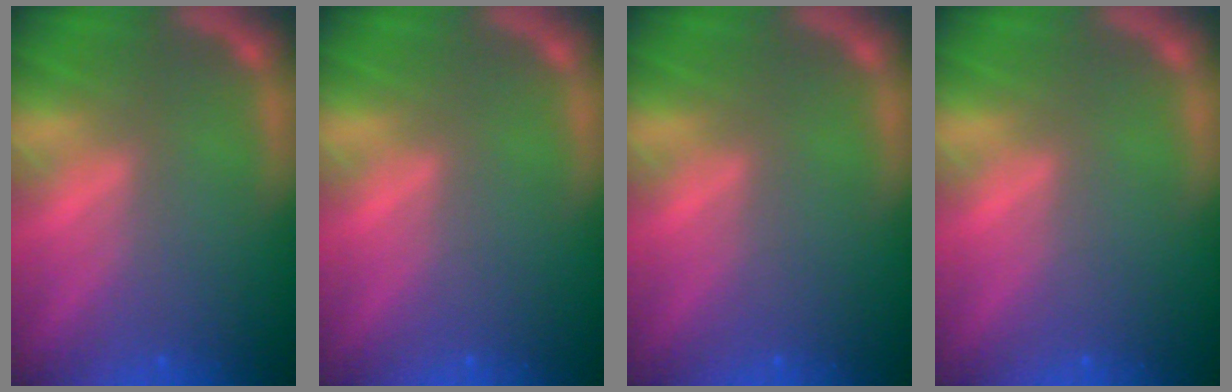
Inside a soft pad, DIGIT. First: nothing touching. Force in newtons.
{"total": 0.0}
{"total": 0.0}
{"total": 0.0}